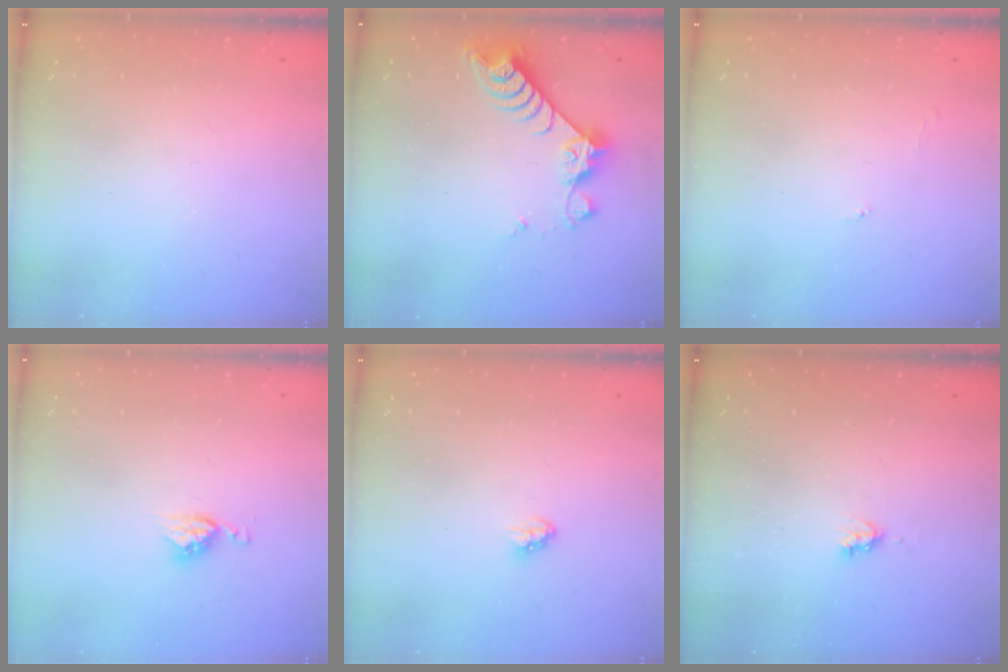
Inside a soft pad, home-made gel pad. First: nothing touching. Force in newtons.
{"total": 8.1, "press": 8.1, "slide": 0.7}
{"total": 3.9, "press": 3.9, "slide": 0.3}
{"total": 5.3, "press": 5.3, "slide": 0.1}
{"total": 3.1, "press": 3.1, "slide": 0.2}
{"total": 2.6, "press": 2.6, "slide": 0.4}